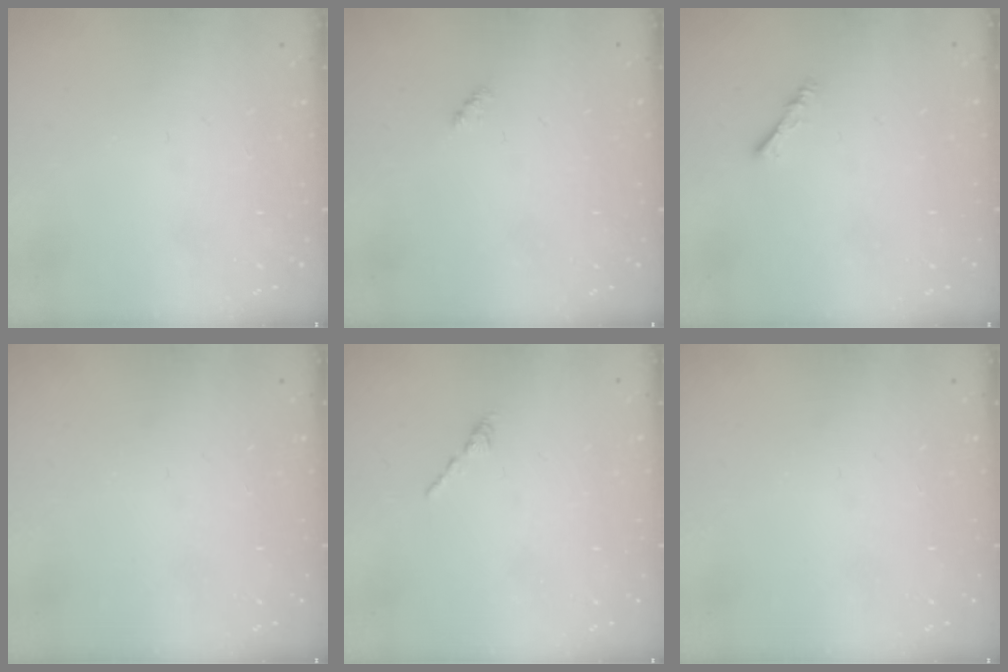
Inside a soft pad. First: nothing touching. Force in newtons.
{"total": 2.4, "press": 2.4, "slide": 0.5}
{"total": 1.9, "press": 1.9, "slide": 0.4}
{"total": 0.0}
{"total": 0.6, "press": 0.5, "slide": 0.3}
{"total": 0.0}